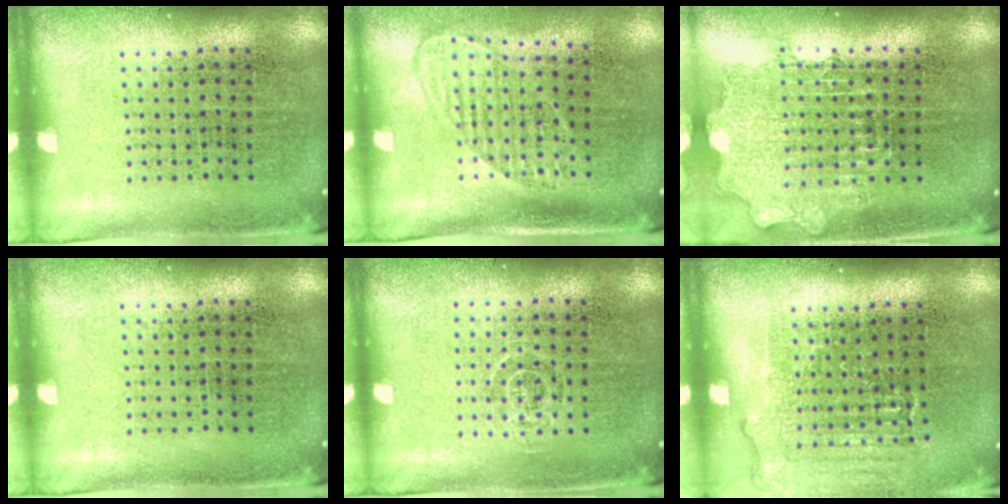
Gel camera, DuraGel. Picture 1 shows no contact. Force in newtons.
{"total": 1.5, "press": 1.2, "slide": 0.8}
{"total": 1.8, "press": 1.4, "slide": 1.0}
{"total": 0.0}
{"total": 0.8, "press": 0.5, "slide": 0.6}
{"total": 1.0, "press": 1.0, "slide": 0.3}